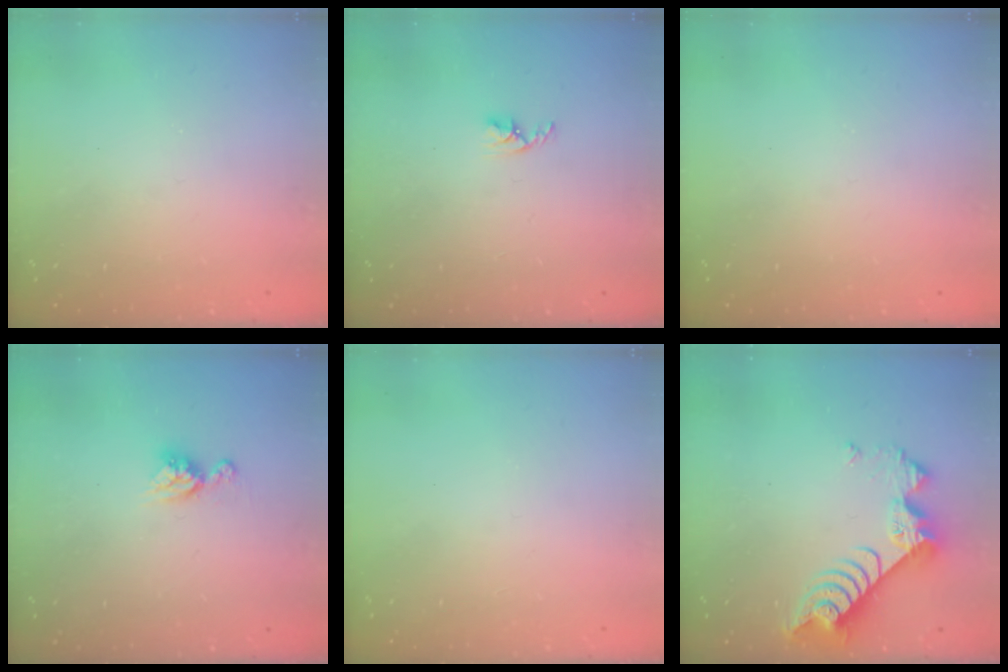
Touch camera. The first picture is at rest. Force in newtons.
{"total": 2.7, "press": 2.7, "slide": 0.5}
{"total": 0.0}
{"total": 8.0, "press": 7.9, "slide": 0.7}
{"total": 0.0}
{"total": 9.3, "press": 9.3, "slide": 1.0}